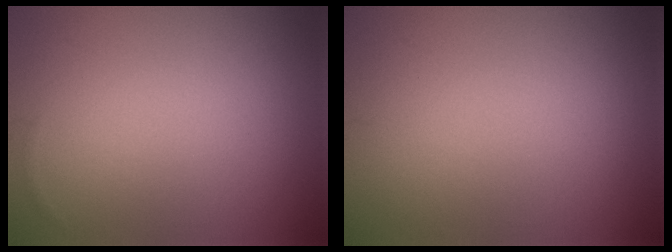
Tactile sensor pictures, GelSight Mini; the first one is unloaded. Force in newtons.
{"total": 0.0}